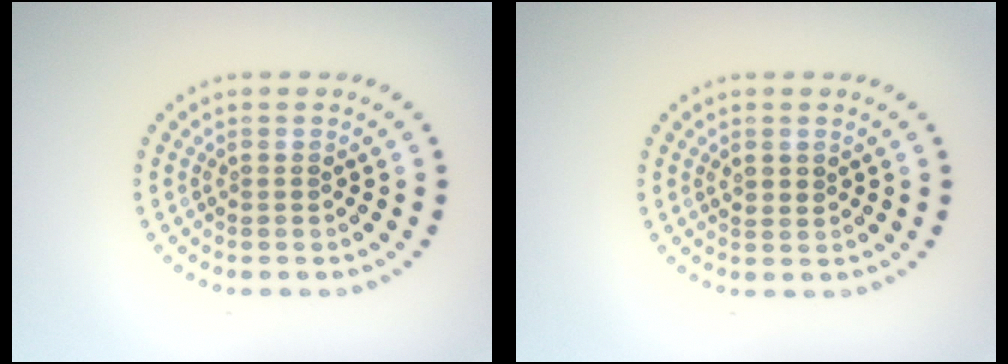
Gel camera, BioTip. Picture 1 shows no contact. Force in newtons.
{"total": 1.1, "press": 1.0, "slide": 0.6}